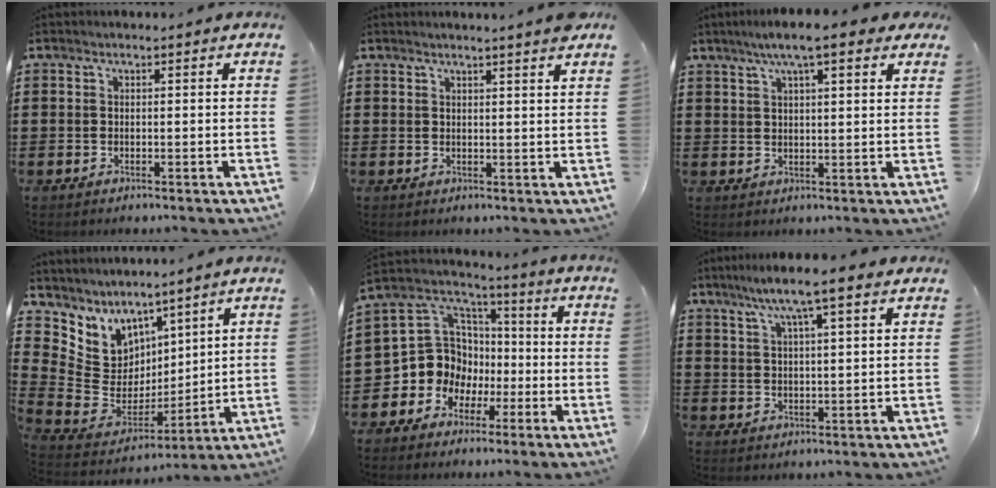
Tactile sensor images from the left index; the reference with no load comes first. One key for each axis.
{"total": 2.7, "fx": 2.4, "fy": -0.5, "fz": 1.2, "tx": -0.021, "ty": -0.007, "tz": 0.043}
{"total": 6.7, "fx": 4.6, "fy": 1.0, "fz": 4.8, "tx": -0.087, "ty": -0.001, "tz": 0.076}
{"total": 7.7, "fx": 5.5, "fy": 5.3, "fz": 0.7, "tx": -0.066, "ty": -0.060, "tz": 0.111}
{"total": 10.3, "fx": -2.0, "fy": 9.8, "fz": 2.7, "tx": -0.109, "ty": -0.008, "tz": -0.033}
{"total": 7.1, "fx": 5.0, "fy": 0.4, "fz": 5.0, "tx": -0.111, "ty": -0.004, "tz": 0.085}